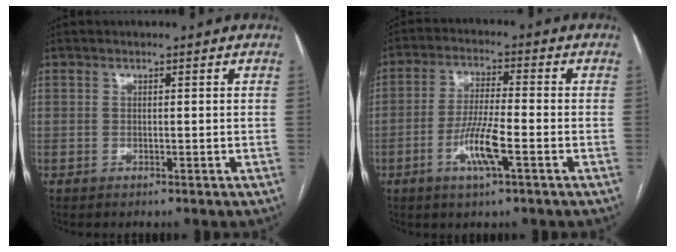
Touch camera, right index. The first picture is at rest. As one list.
[{"total": 7.5, "force": [-2.9, 0.7, 6.9], "torque": [-0.135, -0.005, -0.054]}]